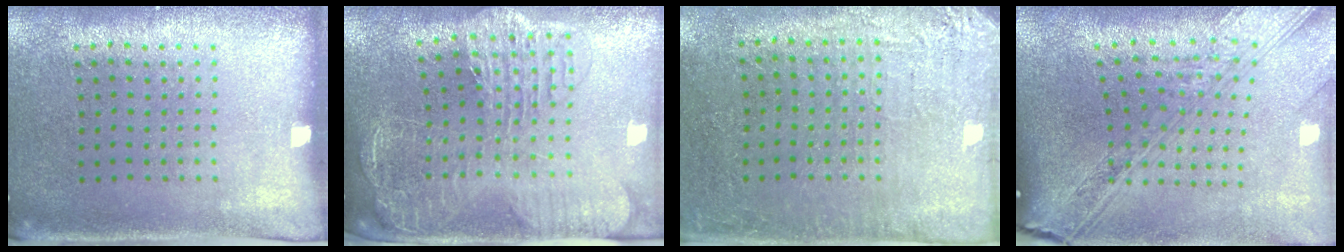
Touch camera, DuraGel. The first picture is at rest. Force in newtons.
{"total": 3.4, "press": 2.8, "slide": 1.9}
{"total": 2.8, "press": 2.7, "slide": 0.7}
{"total": 3.9, "press": 2.8, "slide": 2.7}